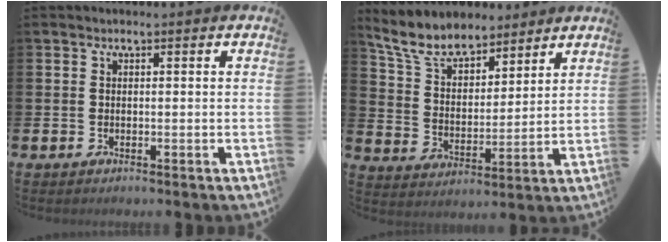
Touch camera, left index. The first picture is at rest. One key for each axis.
{"total": 8.1, "fx": 7.2, "fy": 2.9, "fz": 2.4, "tx": -0.084, "ty": -0.035, "tz": 0.130}